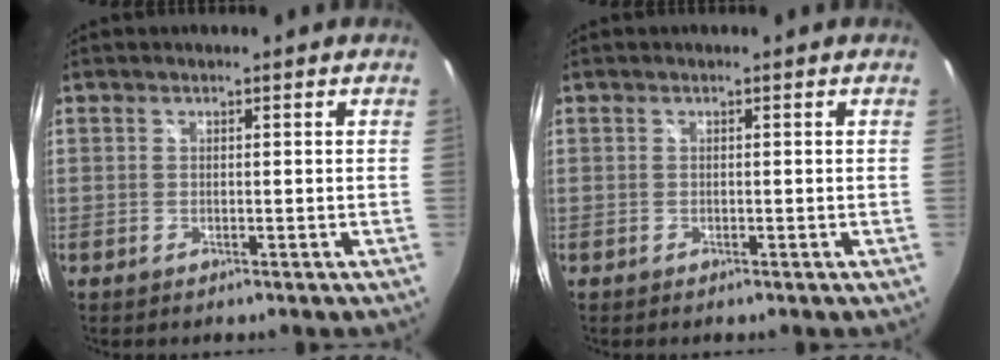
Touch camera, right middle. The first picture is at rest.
{"total": 0.0}